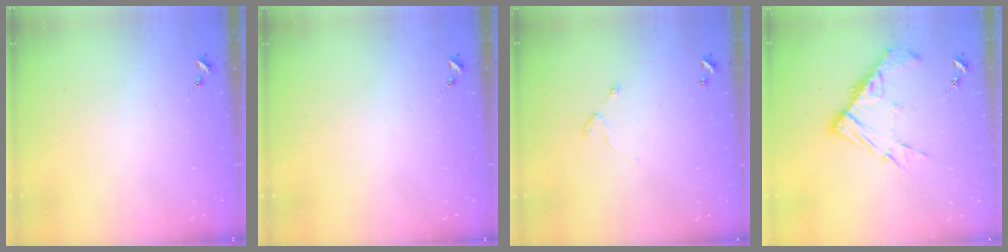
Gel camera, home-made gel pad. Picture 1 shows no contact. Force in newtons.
{"total": 0.0}
{"total": 4.7, "press": 4.7, "slide": 0.3}
{"total": 12.4, "press": 12.3, "slide": 1.0}